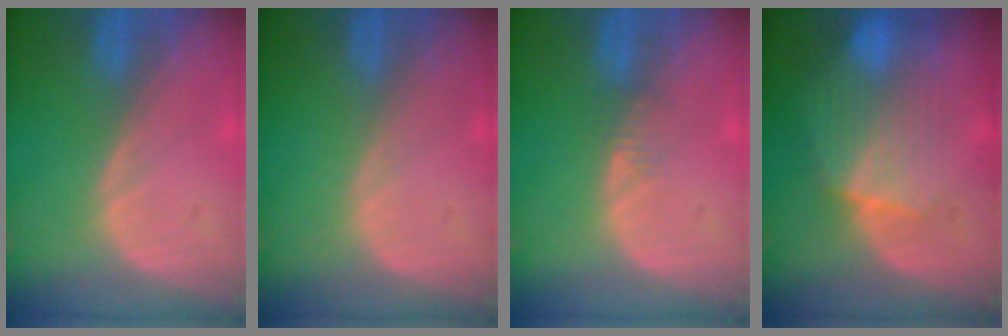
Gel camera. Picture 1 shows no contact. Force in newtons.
{"total": 0.0}
{"total": 1.5, "press": 1.5, "slide": 0.2}
{"total": 8.4, "press": 8.0, "slide": 2.3}